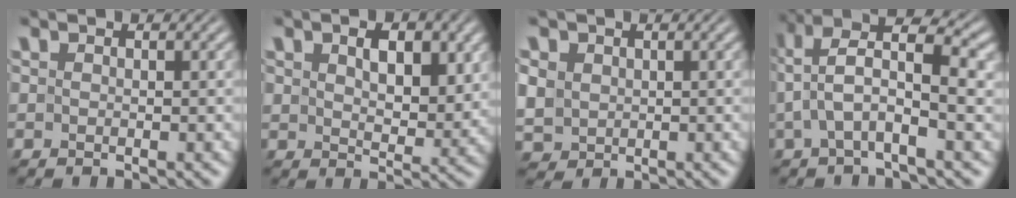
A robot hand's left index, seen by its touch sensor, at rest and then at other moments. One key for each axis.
{"total": 4.8, "fx": 1.6, "fy": 2.8, "fz": 3.5, "tx": -0.058, "ty": -0.006, "tz": 0.026}
{"total": 3.1, "fx": 0.7, "fy": 2.7, "fz": 1.2, "tx": -0.047, "ty": 0.003, "tz": 0.017}
{"total": 6.0, "fx": 0.9, "fy": 2.1, "fz": 5.6, "tx": -0.112, "ty": 0.018, "tz": 0.007}